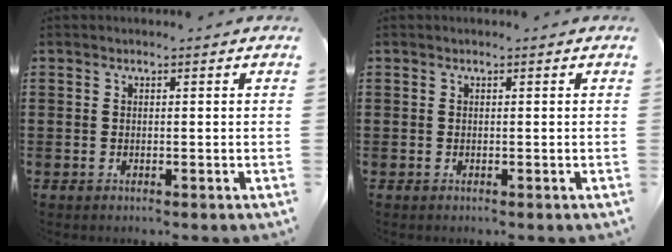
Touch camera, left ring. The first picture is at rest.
{"total": 0.0}